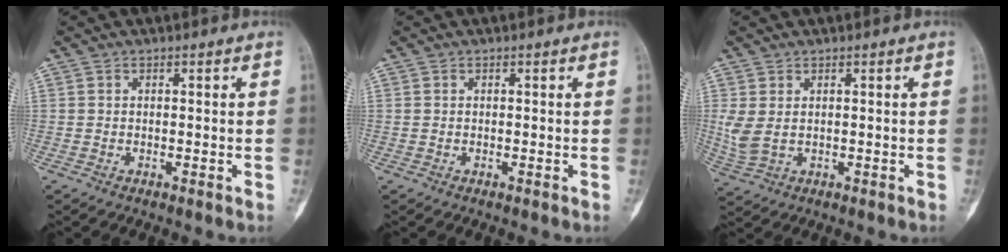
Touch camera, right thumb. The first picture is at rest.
{"total": 0.0}
{"total": 4.5, "force": [0.6, 2.6, 3.6], "torque": [-0.097, 0.002, 0.023]}